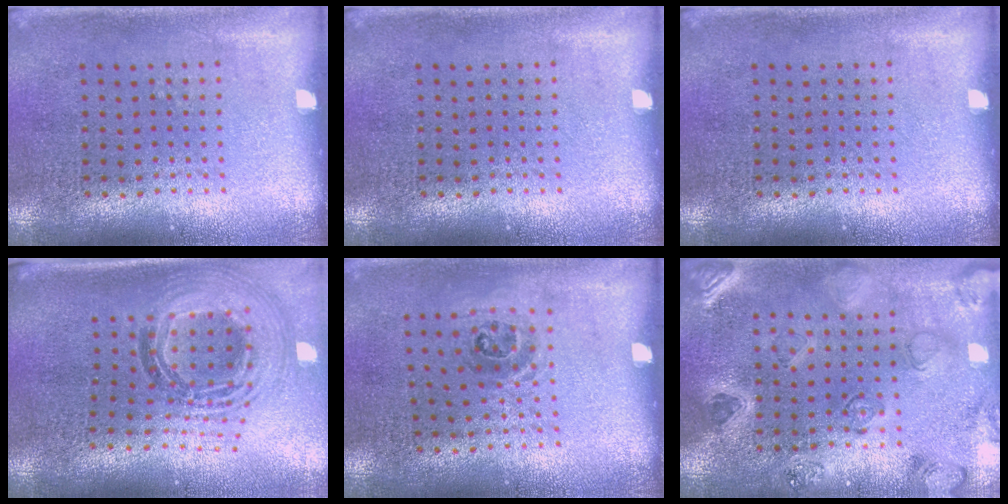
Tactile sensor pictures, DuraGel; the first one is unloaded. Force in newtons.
{"total": 0.0}
{"total": 0.0}
{"total": 1.7, "press": 1.5, "slide": 0.9}
{"total": 0.9, "press": 0.7, "slide": 0.7}
{"total": 1.1, "press": 1.1, "slide": 0.3}